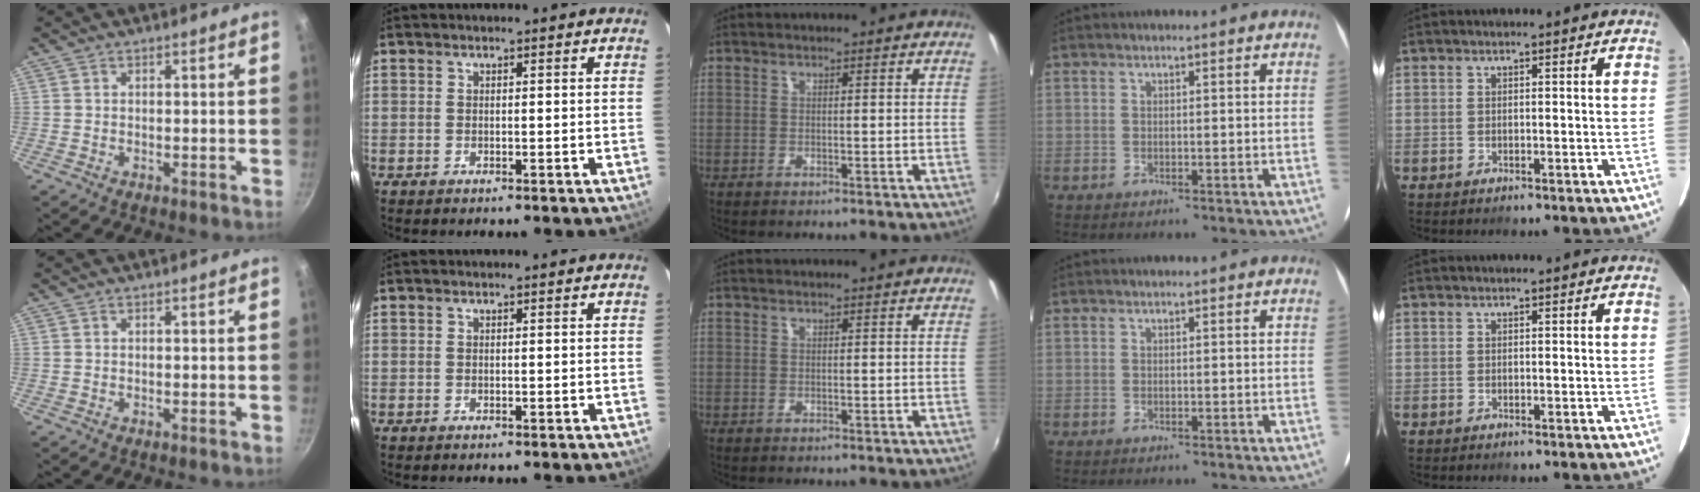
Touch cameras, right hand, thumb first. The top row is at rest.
{}